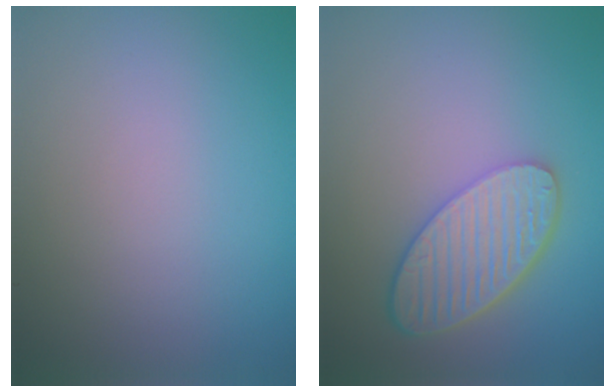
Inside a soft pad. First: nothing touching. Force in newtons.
{"total": 5.6, "press": 4.5, "slide": 3.3}